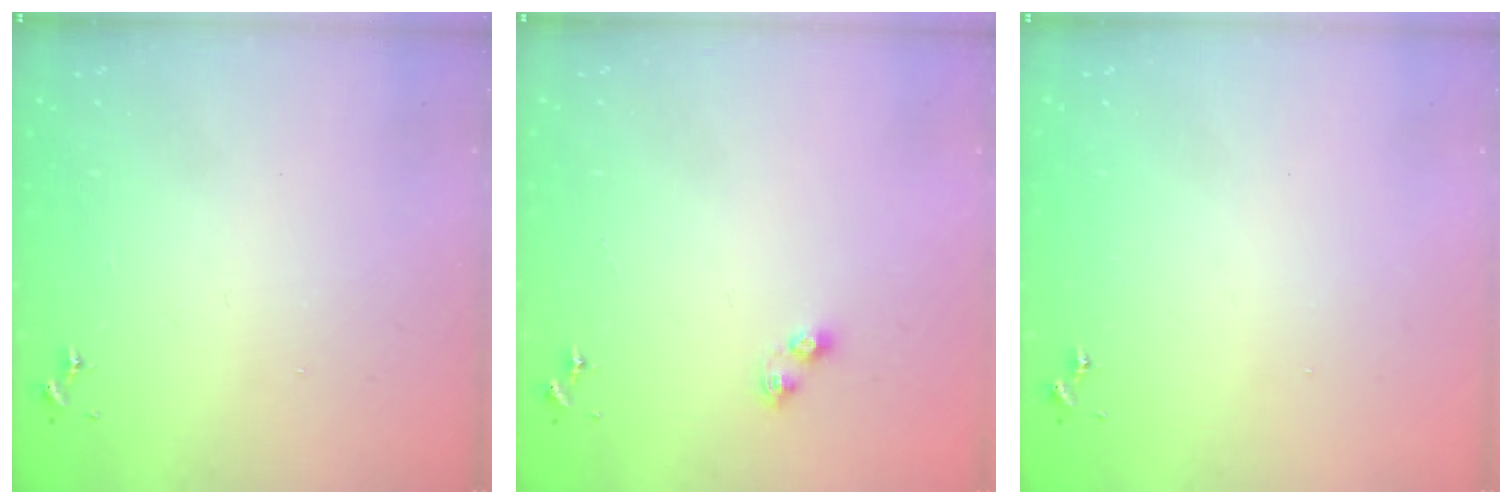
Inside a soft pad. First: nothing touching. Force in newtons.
{"total": 3.9, "press": 3.8, "slide": 0.4}
{"total": 0.0}